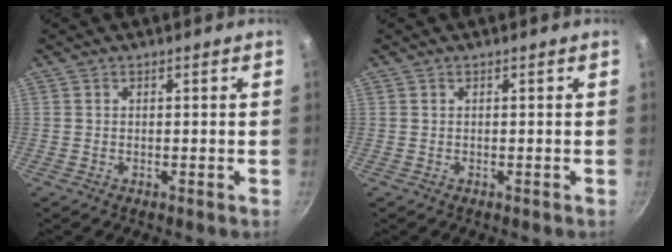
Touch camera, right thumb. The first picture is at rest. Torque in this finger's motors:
{"motor_torque": [-0.24, 0.24, 0.00, 0.00, 0.00]}